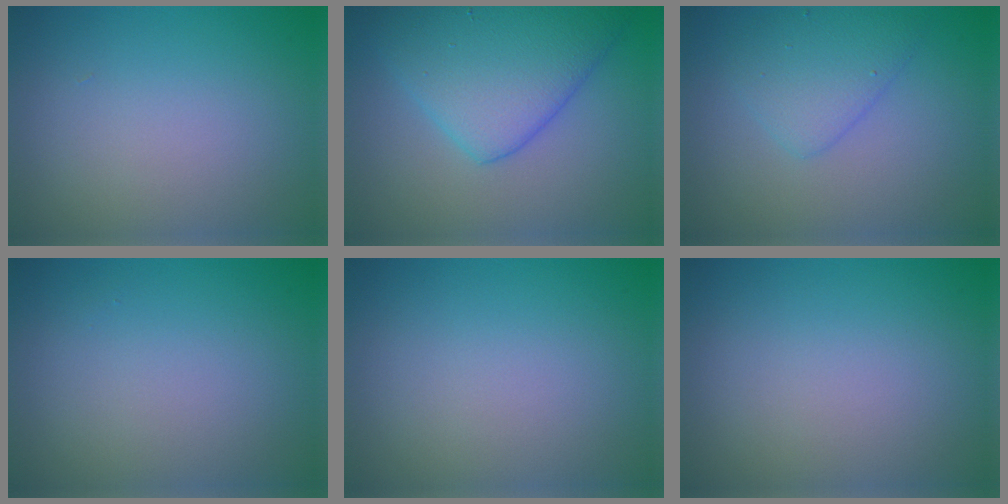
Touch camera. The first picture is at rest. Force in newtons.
{"total": 7.5, "press": 7.5, "slide": 0.2}
{"total": 3.0, "press": 3.0, "slide": 0.2}
{"total": 0.0}
{"total": 0.0}
{"total": 0.0}